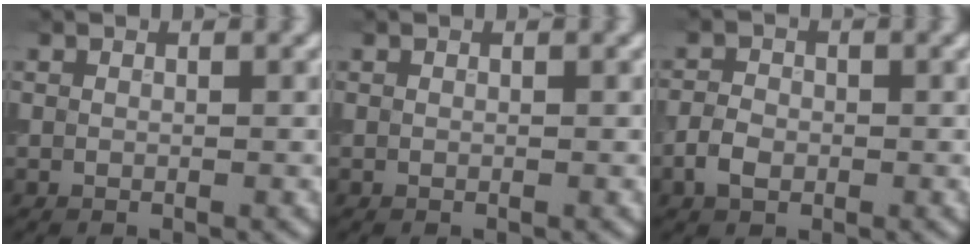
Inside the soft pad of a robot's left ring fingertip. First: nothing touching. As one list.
[{"total": 0.0}, {"total": 2.4, "force": [-0.9, 1.7, 1.4], "torque": [-0.024, 0.002, -0.023]}]